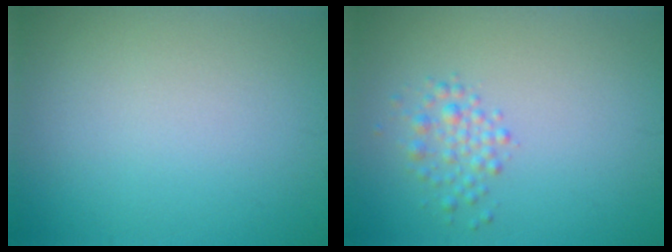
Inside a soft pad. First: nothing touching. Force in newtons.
{"total": 1.9, "press": 1.9, "slide": 0.1}